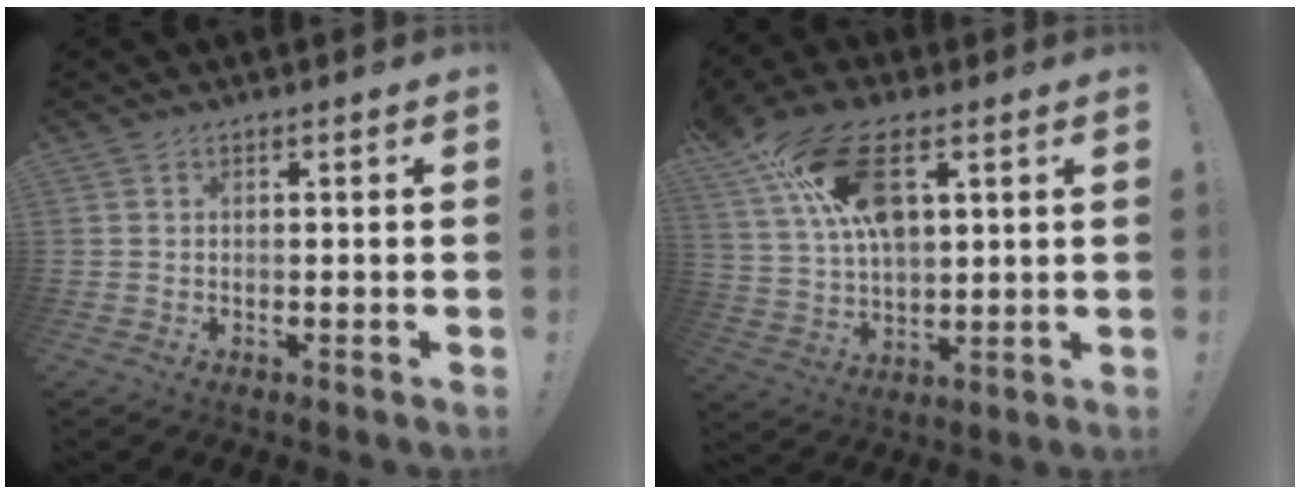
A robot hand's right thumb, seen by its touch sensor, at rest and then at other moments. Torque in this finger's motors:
{"motor_torque": [-0.43, 2.65, 1.32, 0.26, 0.17]}